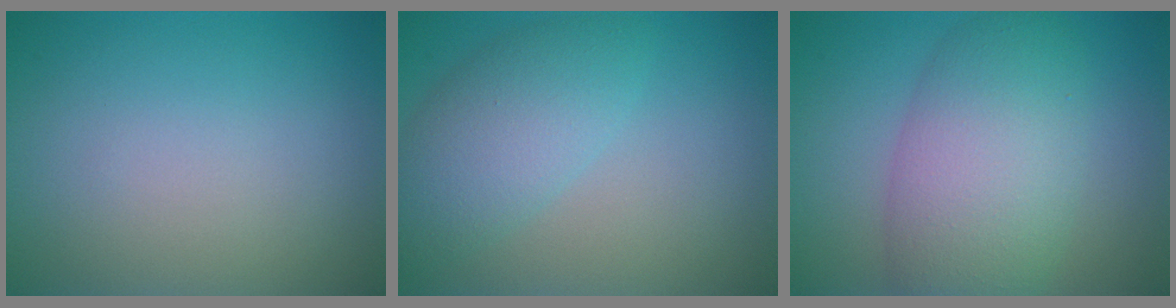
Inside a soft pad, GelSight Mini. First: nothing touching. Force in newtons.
{"total": 4.5, "press": 4.5, "slide": 0.0}
{"total": 7.7, "press": 7.7, "slide": 0.3}